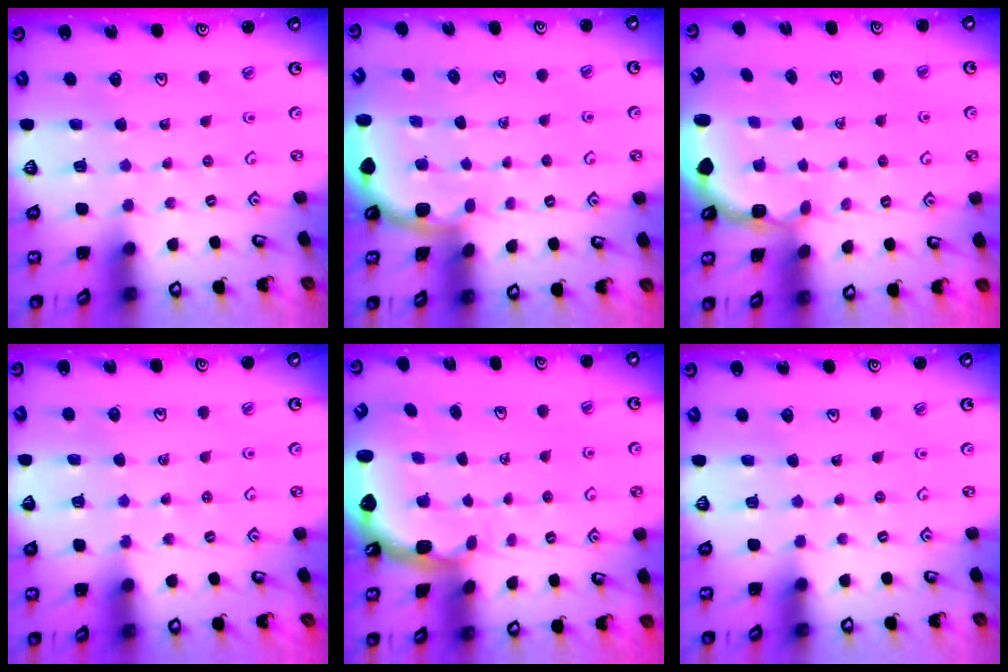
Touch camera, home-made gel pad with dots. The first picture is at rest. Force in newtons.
{"total": 1.8, "press": 1.8, "slide": 0.0}
{"total": 2.5, "press": 2.2, "slide": 1.2}
{"total": 5.3, "press": 5.1, "slide": 1.3}
{"total": 2.7, "press": 1.5, "slide": 2.3}
{"total": 0.0}